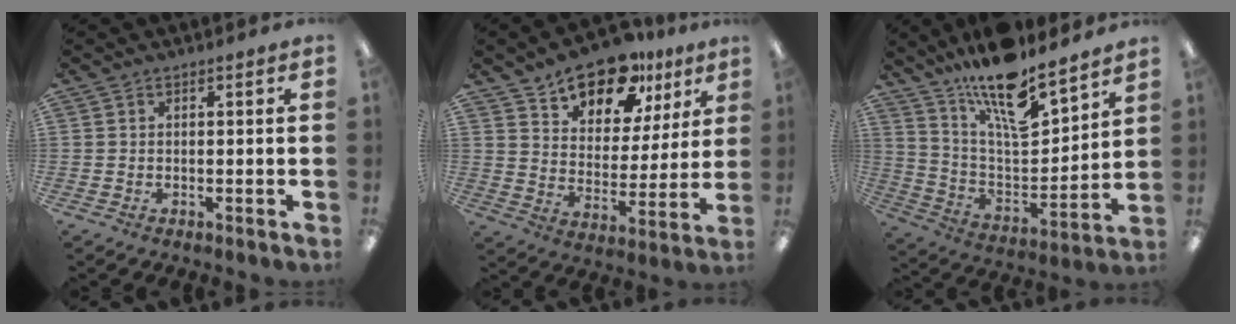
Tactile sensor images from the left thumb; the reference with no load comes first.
{"total": 15.3, "force": [11.8, 7.6, 5.9], "torque": [-0.094, -0.078, 0.213]}
{"total": 16.4, "force": [13.5, 4.2, 8.4], "torque": [-0.155, -0.098, 0.232]}